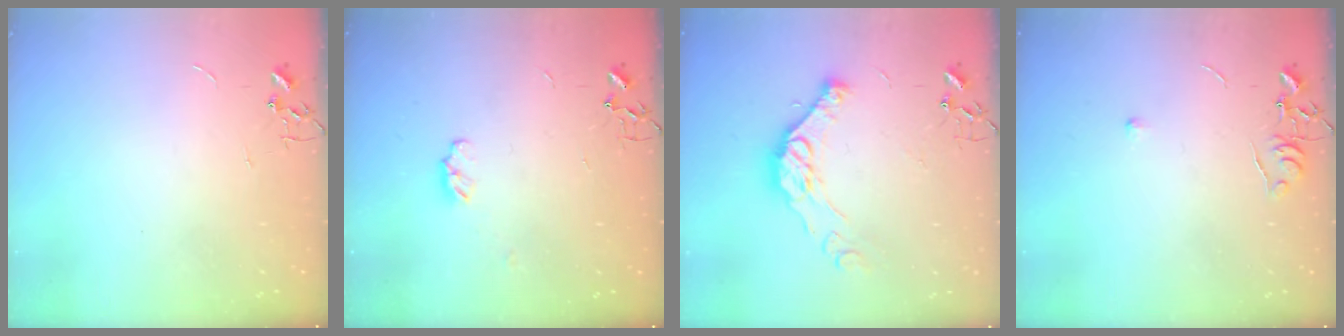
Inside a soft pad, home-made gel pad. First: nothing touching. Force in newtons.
{"total": 4.6, "press": 4.6, "slide": 0.6}
{"total": 14.1, "press": 14.0, "slide": 1.3}
{"total": 5.5, "press": 5.4, "slide": 0.8}